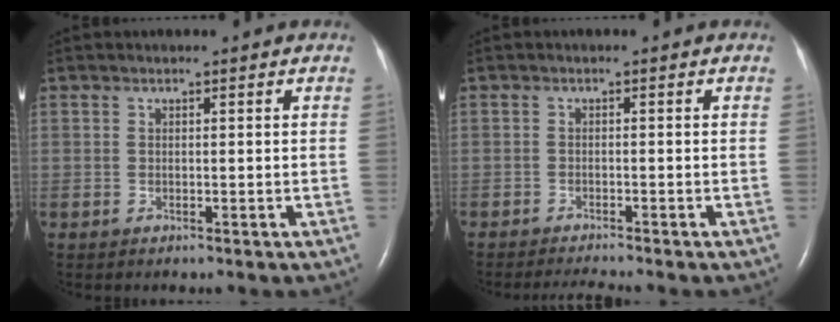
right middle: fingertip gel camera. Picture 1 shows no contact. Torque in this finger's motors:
{"motor_torque": [0.46, -0.33, 0.10, 0.03]}